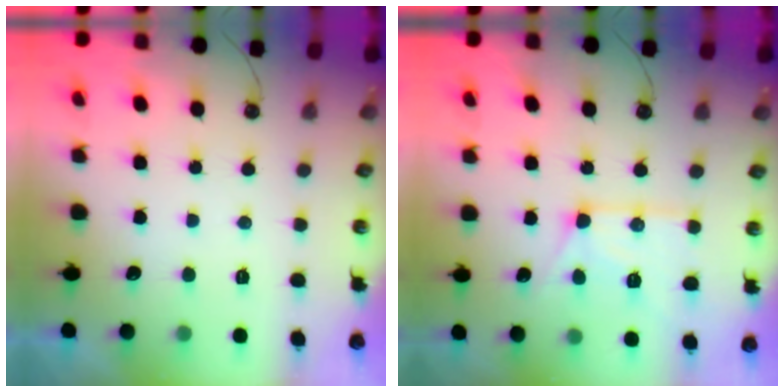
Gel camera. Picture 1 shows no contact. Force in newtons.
{"total": 12.6, "press": 12.6, "slide": 0.6}